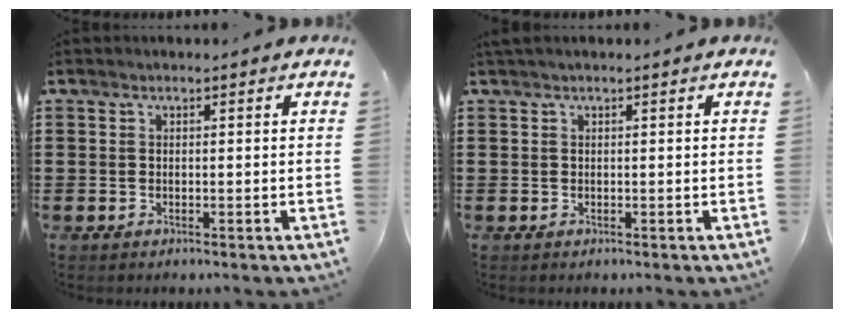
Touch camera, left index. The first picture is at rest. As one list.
[{"total": 0.6, "force": [0.3, 0.1, 0.5], "torque": [-0.010, 0.001, 0.007]}]